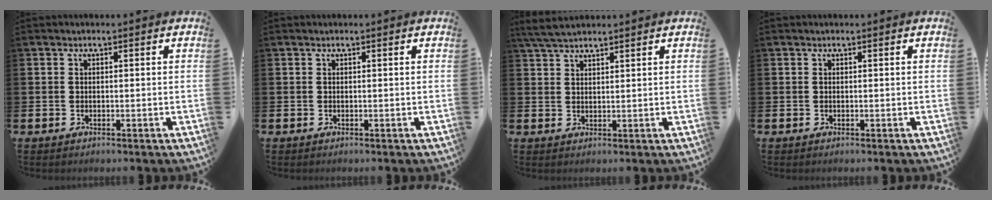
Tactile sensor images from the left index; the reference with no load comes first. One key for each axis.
{"total": 0.0}
{"total": 3.9, "fx": 3.5, "fy": 0.8, "fz": 1.5, "tx": -0.030, "ty": -0.009, "tz": 0.064}
{"total": 0.0}